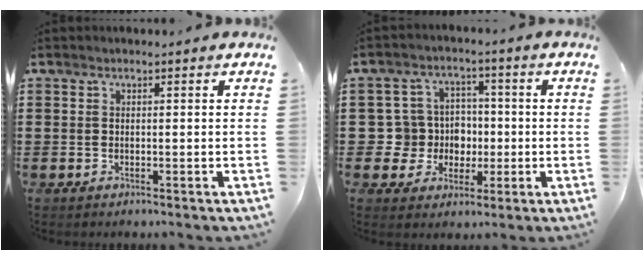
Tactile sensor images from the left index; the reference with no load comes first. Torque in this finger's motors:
{"motor_torque": [0.18, 0.36, 0.23, 0.00]}